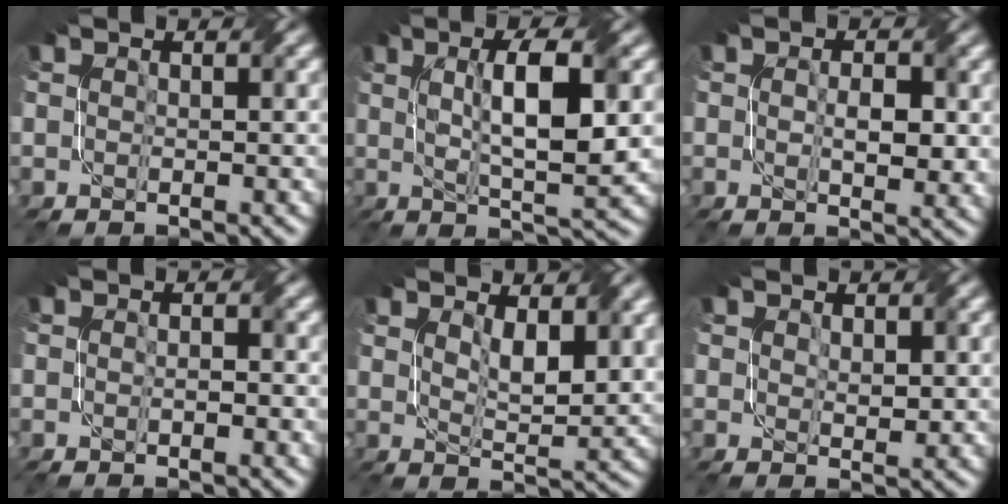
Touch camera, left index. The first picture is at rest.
{"total": 7.9, "force": [1.3, 1.9, 7.6], "torque": [-0.124, 0.005, 0.022]}
{"total": 3.5, "force": [0.1, 1.6, 3.1], "torque": [-0.056, -0.006, 0.006]}
{"total": 1.3, "force": [-0.2, 0.5, 1.1], "torque": [-0.019, -0.002, 0.000]}
{"total": 4.4, "force": [2.2, 1.7, 3.3], "torque": [-0.067, -0.009, 0.044]}
{"total": 1.9, "force": [1.1, 1.1, 1.2], "torque": [-0.024, -0.005, 0.023]}